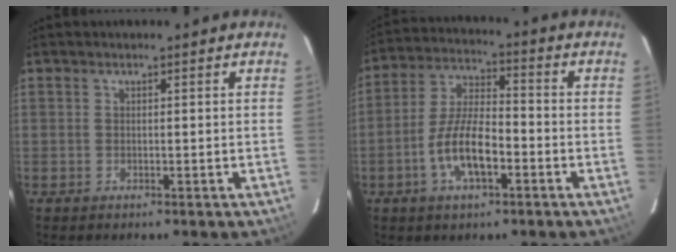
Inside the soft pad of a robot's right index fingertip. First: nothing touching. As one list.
[{"total": 10.7, "force": [-4.3, 4.1, 8.9], "torque": [-0.184, 0.005, -0.077]}]